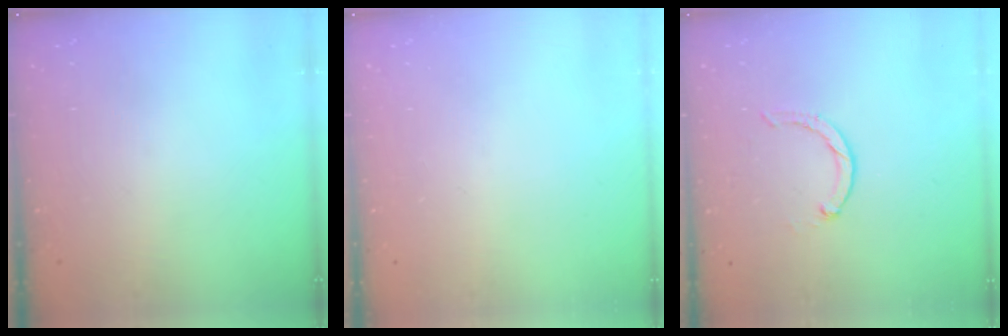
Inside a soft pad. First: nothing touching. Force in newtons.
{"total": 0.0}
{"total": 1.9, "press": 1.9, "slide": 0.3}